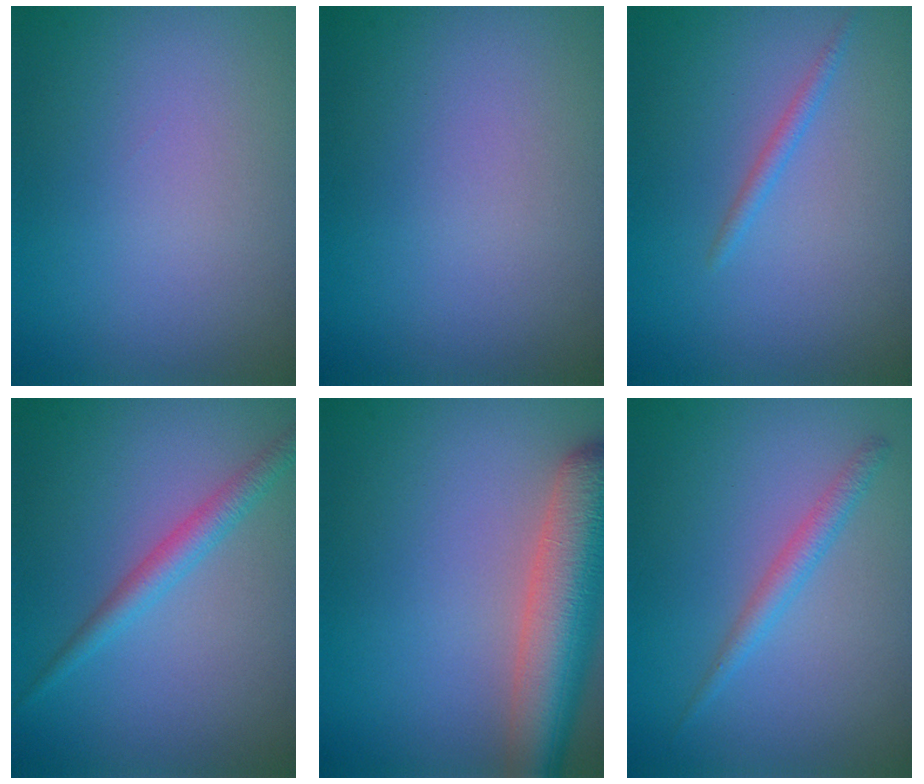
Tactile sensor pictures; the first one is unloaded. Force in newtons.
{"total": 0.0}
{"total": 1.0, "press": 1.0, "slide": 0.1}
{"total": 2.4, "press": 2.3, "slide": 0.2}
{"total": 7.5, "press": 7.5, "slide": 0.5}
{"total": 1.7, "press": 1.7, "slide": 0.1}